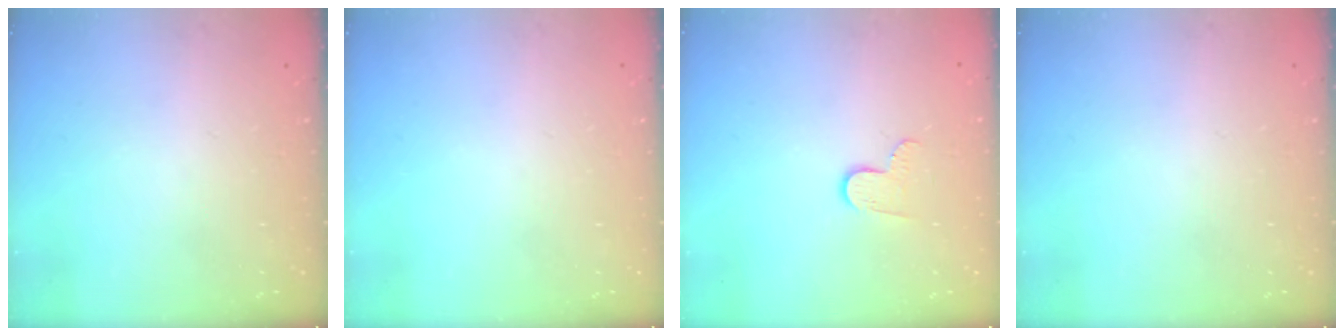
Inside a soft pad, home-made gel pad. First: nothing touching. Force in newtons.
{"total": 0.0}
{"total": 5.7, "press": 5.7, "slide": 0.5}
{"total": 0.0}